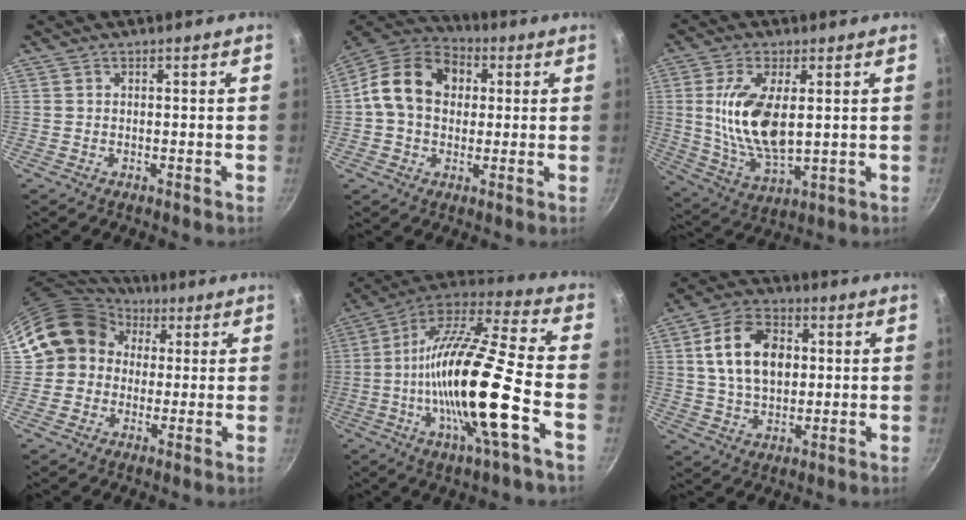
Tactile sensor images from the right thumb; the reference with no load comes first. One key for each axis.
{"total": 15.2, "fx": 2.1, "fy": 11.8, "fz": 9.3, "tx": -0.140, "ty": 0.027, "tz": 0.017}
{"total": 14.2, "fx": 2.0, "fy": 6.8, "fz": 12.3, "tx": -0.235, "ty": -0.014, "tz": 0.045}
{"total": 12.9, "fx": 2.7, "fy": 11.6, "fz": 5.1, "tx": -0.056, "ty": 0.029, "tz": 0.034}
{"total": 23.5, "fx": -5.6, "fy": 4.0, "fz": 22.5, "tx": -0.394, "ty": 0.018, "tz": -0.119}
{"total": 13.6, "fx": 2.4, "fy": 9.2, "fz": 9.7, "tx": -0.149, "ty": 0.007, "tz": 0.034}